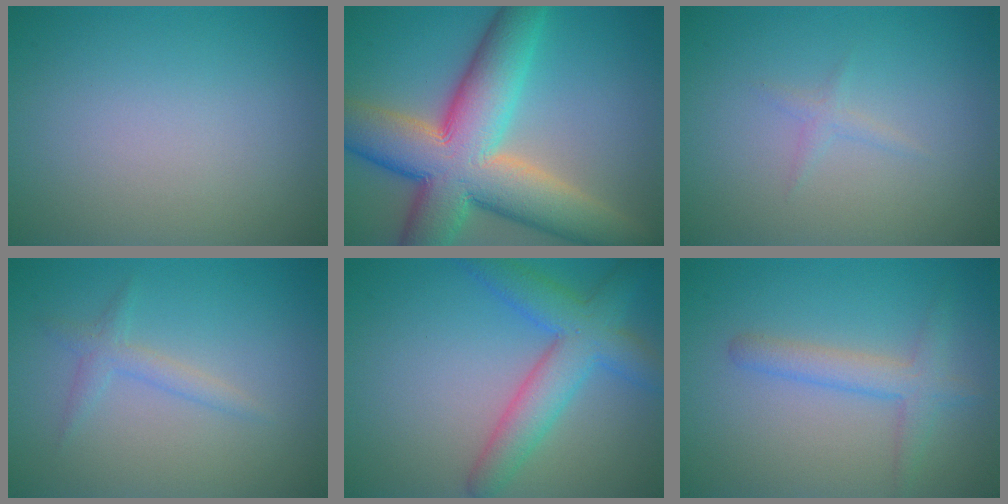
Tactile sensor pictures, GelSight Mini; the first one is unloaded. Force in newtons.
{"total": 13.2, "press": 13.2, "slide": 0.9}
{"total": 0.9, "press": 0.9, "slide": 0.0}
{"total": 1.5, "press": 1.5, "slide": 0.1}
{"total": 5.6, "press": 5.6, "slide": 0.2}
{"total": 2.8, "press": 2.8, "slide": 0.2}